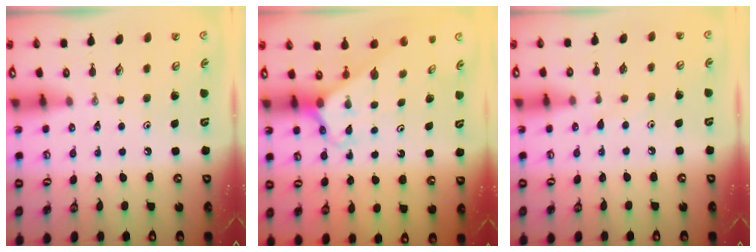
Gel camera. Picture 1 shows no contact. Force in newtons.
{"total": 2.7, "press": 2.7, "slide": 0.1}
{"total": 4.9, "press": 4.8, "slide": 0.5}